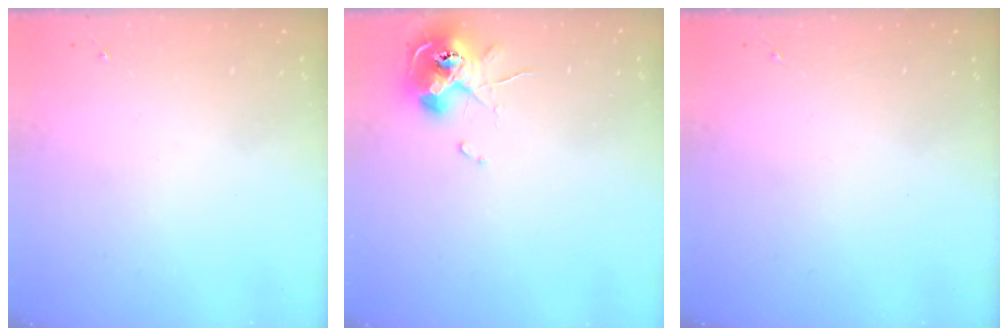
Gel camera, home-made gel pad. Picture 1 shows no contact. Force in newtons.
{"total": 10.2, "press": 10.1, "slide": 1.4}
{"total": 0.0}